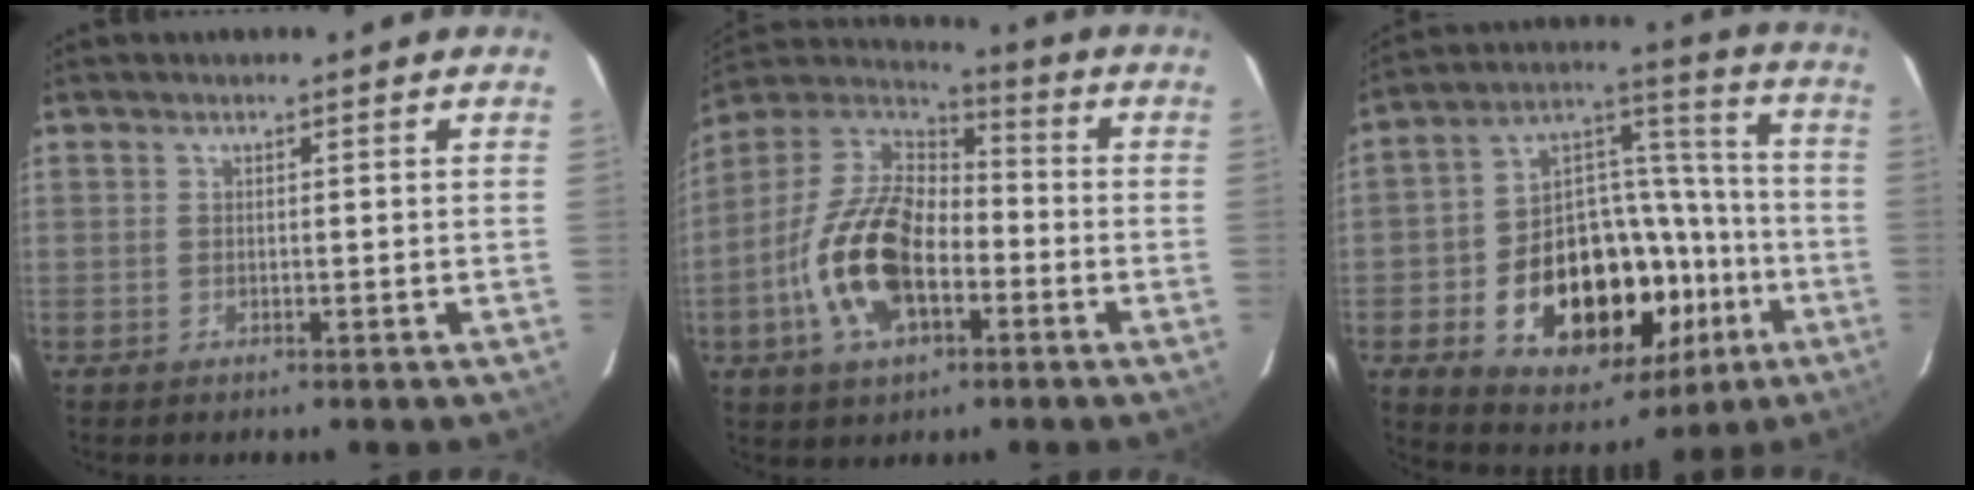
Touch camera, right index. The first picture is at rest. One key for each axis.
{"total": 18.3, "fx": -5.6, "fy": 10.6, "fz": 13.9, "tx": -0.294, "ty": 0.004, "tz": -0.101}
{"total": 26.6, "fx": -9.7, "fy": 17.2, "fz": 17.8, "tx": -0.319, "ty": 0.034, "tz": -0.123}